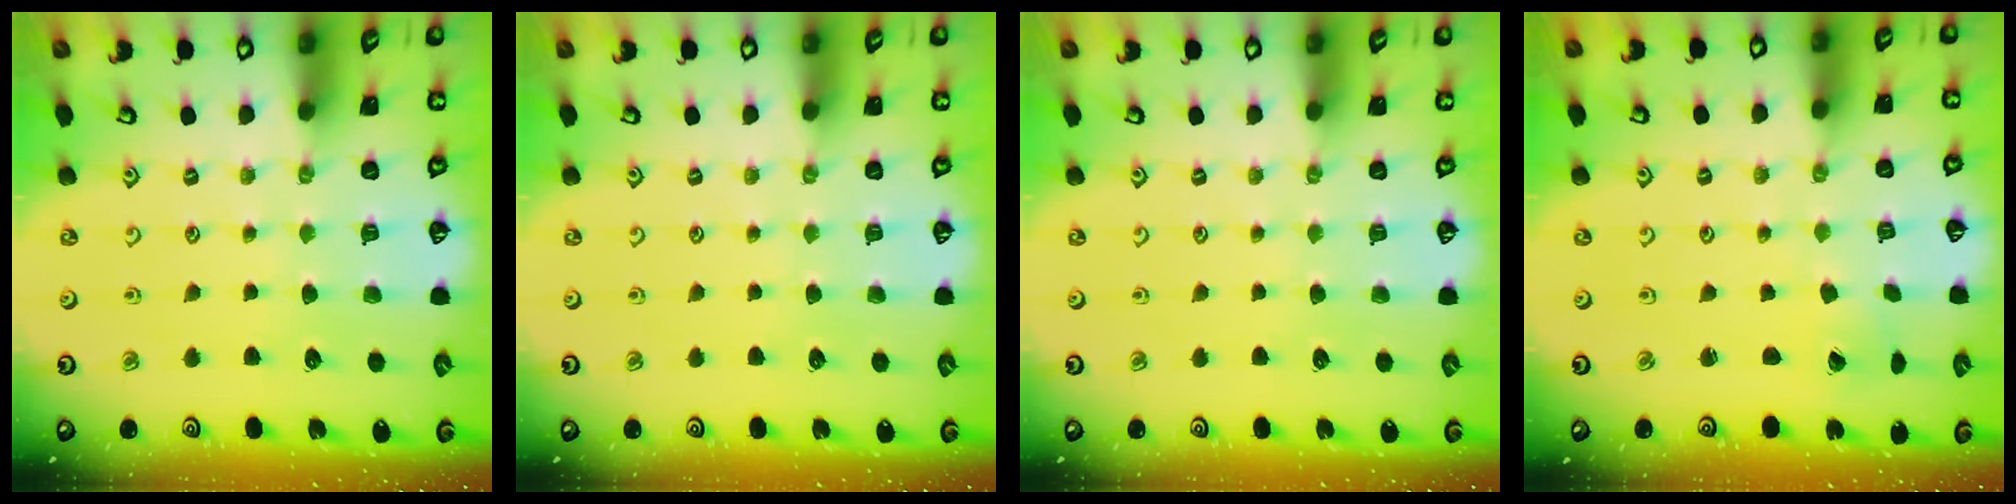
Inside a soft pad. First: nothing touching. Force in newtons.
{"total": 0.0}
{"total": 0.0}
{"total": 0.6, "press": 0.6, "slide": 0.0}